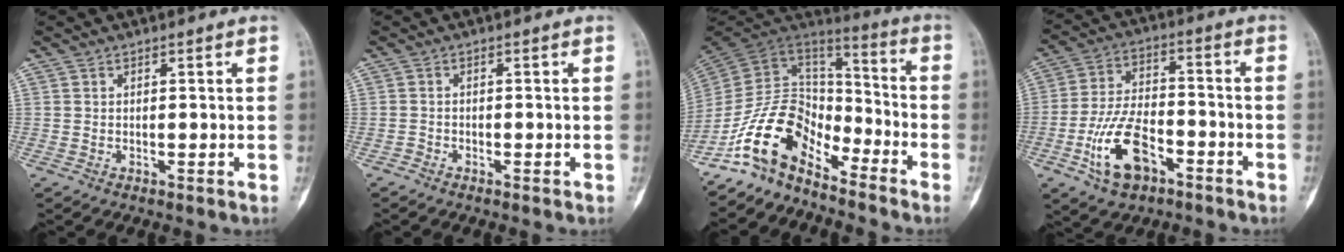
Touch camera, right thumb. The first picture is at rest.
{"total": 0.7, "force": [-0.6, 0.2, -0.3], "torque": [0.001, 0.001, -0.021]}
{"total": 13.8, "force": [-9.9, 7.2, 6.4], "torque": [-0.099, 0.104, -0.199]}
{"total": 12.8, "force": [-5.9, 6.9, 8.9], "torque": [-0.166, 0.035, -0.109]}